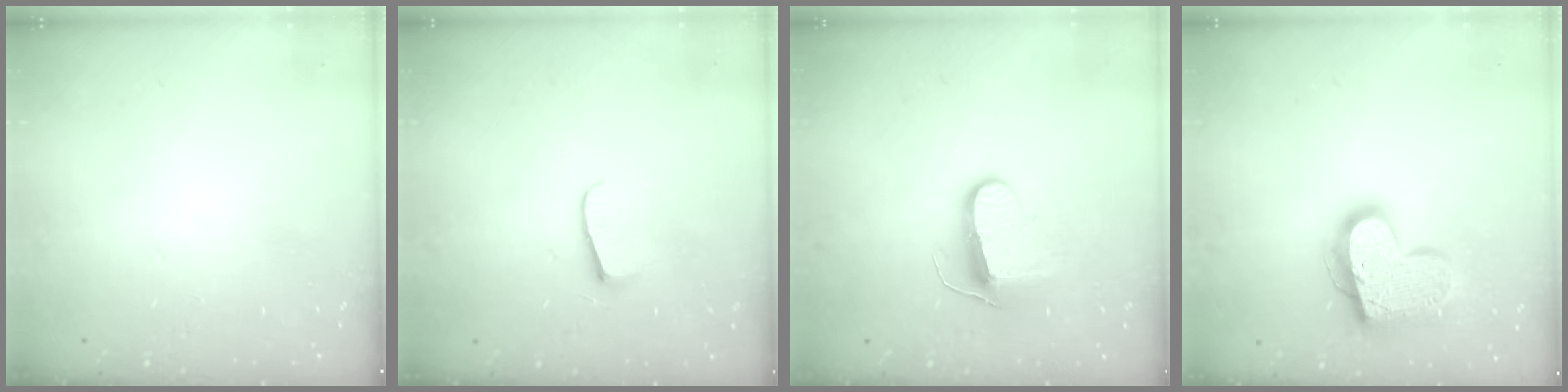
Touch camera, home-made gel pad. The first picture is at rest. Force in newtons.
{"total": 5.4, "press": 5.4, "slide": 0.5}
{"total": 9.9, "press": 9.9, "slide": 0.2}
{"total": 18.0, "press": 17.9, "slide": 1.4}